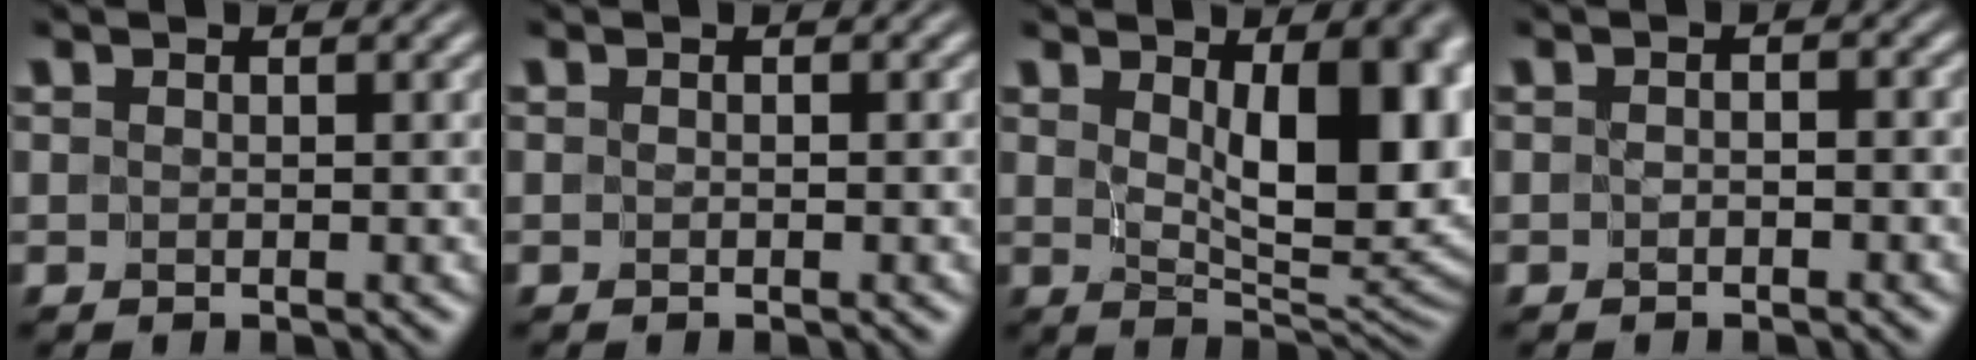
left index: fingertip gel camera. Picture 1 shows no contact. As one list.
[{"total": 0.0}, {"total": 10.8, "force": [2.6, 4.9, 9.3], "torque": [-0.107, -0.002, 0.040]}, {"total": 0.7, "force": [-0.6, 0.3, 0.2], "torque": [-0.007, -0.005, -0.016]}]